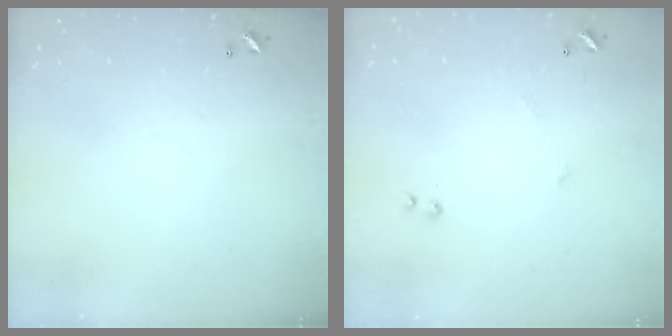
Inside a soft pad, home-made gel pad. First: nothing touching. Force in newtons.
{"total": 6.1, "press": 6.1, "slide": 0.7}